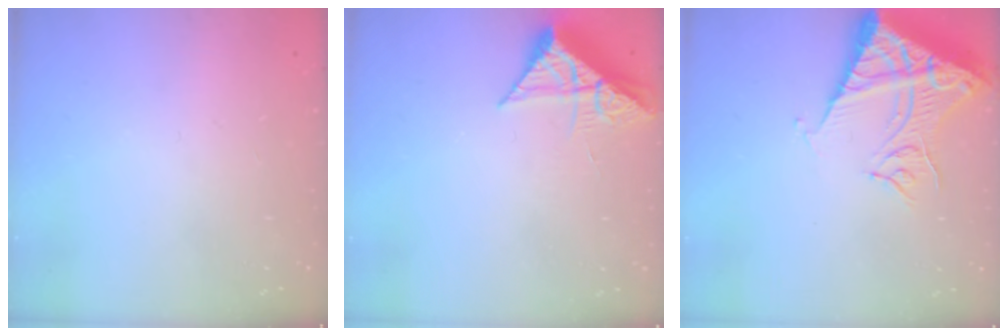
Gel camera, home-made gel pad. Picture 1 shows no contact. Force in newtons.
{"total": 7.6, "press": 7.6, "slide": 0.4}
{"total": 14.5, "press": 14.4, "slide": 1.8}